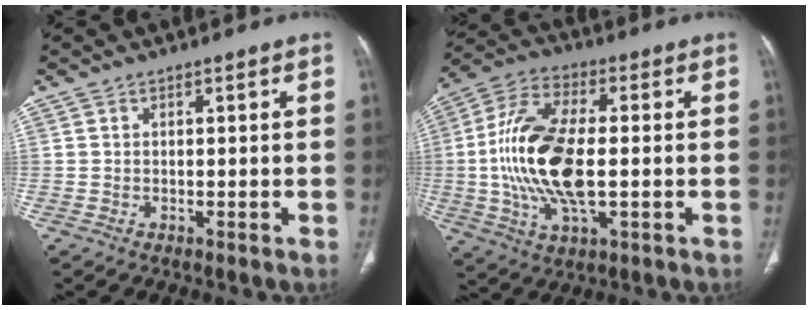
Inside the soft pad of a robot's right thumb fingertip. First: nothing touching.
{"total": 18.3, "force": [-0.9, 8.3, 16.3], "torque": [-0.336, 0.011, -0.016]}